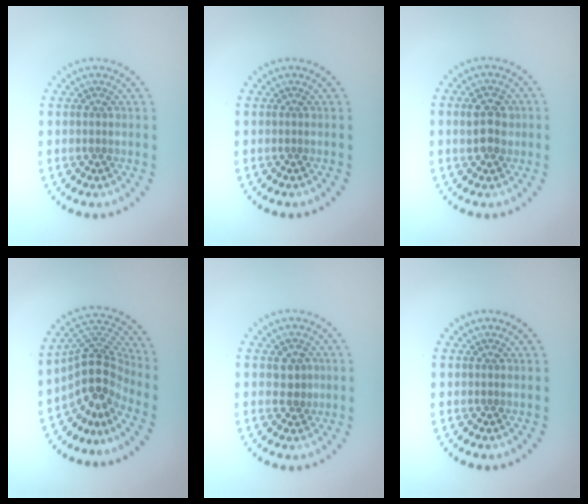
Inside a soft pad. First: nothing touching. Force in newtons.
{"total": 0.0}
{"total": 2.8, "press": 2.8, "slide": 0.3}
{"total": 4.9, "press": 3.6, "slide": 3.3}
{"total": 1.9, "press": 1.8, "slide": 0.5}
{"total": 0.0}